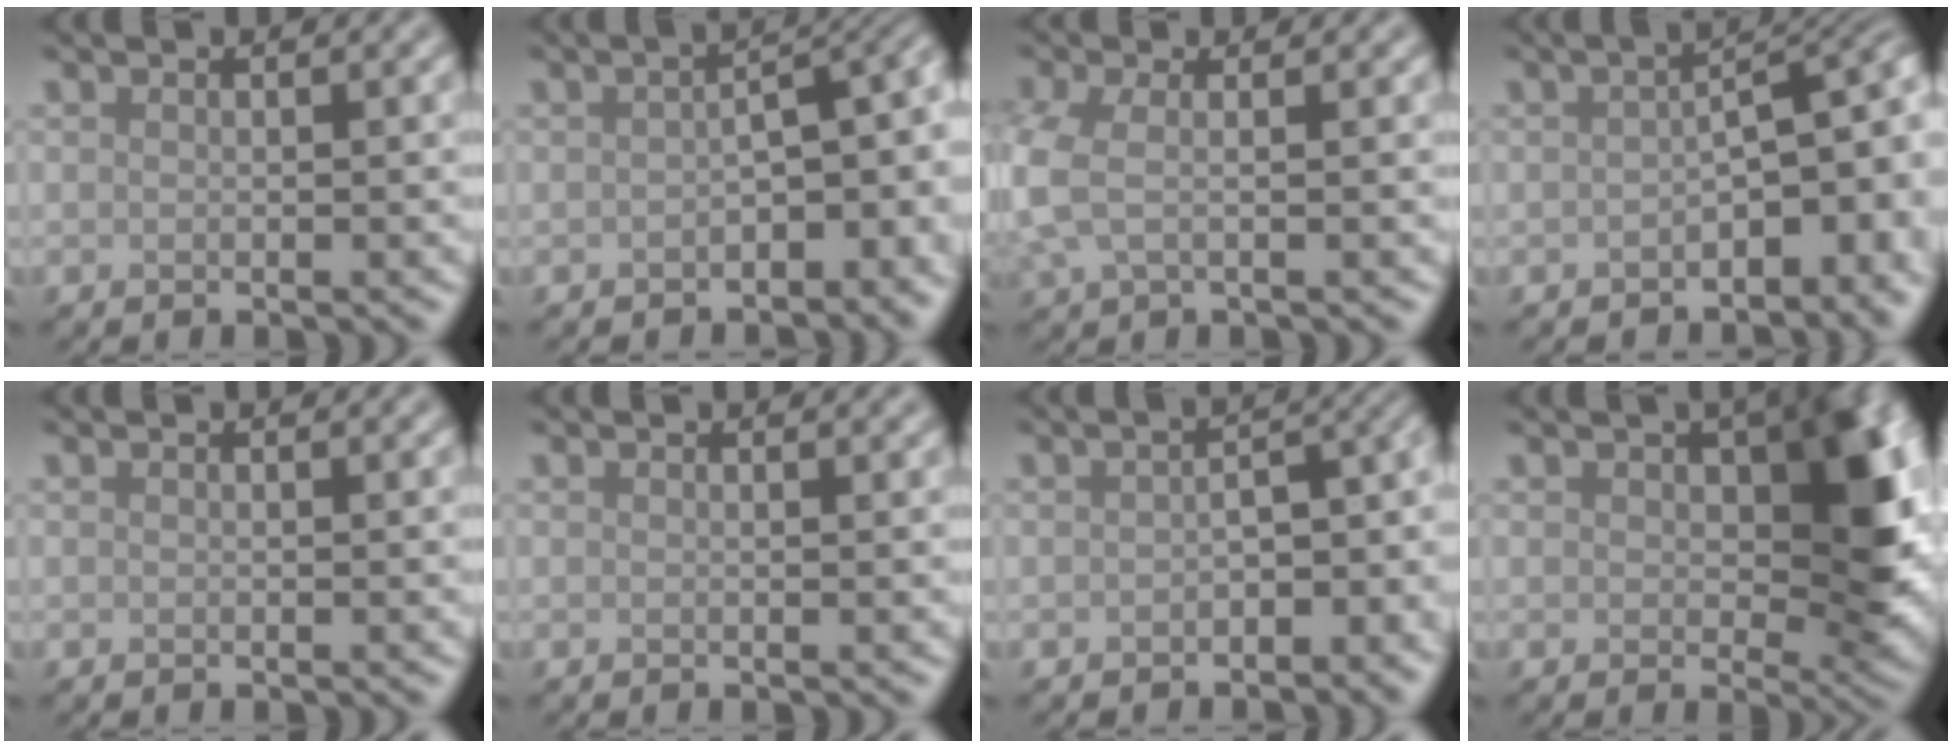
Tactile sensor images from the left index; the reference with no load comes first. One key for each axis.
{"total": 5.0, "fx": -0.8, "fy": 2.4, "fz": 4.3, "tx": -0.046, "ty": 0.003, "tz": -0.018}
{"total": 3.5, "fx": -0.3, "fy": 1.6, "fz": 3.1, "tx": -0.087, "ty": -0.001, "tz": -0.014}
{"total": 5.2, "fx": -1.4, "fy": 2.4, "fz": 4.4, "tx": -0.044, "ty": 0.005, "tz": -0.024}
{"total": 0.0}
{"total": 0.5, "fx": 0.4, "fy": 0.2, "fz": 0.2, "tx": -0.001, "ty": 0.001, "tz": -0.003}
{"total": 5.7, "fx": -2.0, "fy": 3.0, "fz": 4.4, "tx": -0.037, "ty": 0.001, "tz": -0.036}
{"total": 8.8, "fx": 1.3, "fy": 4.6, "fz": 7.4, "tx": -0.103, "ty": 0.000, "tz": 0.025}